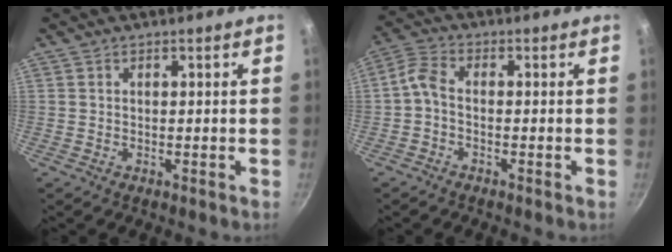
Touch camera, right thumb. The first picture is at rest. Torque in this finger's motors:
{"motor_torque": [-0.16, 0.10, -0.34, 0.31, 0.13]}